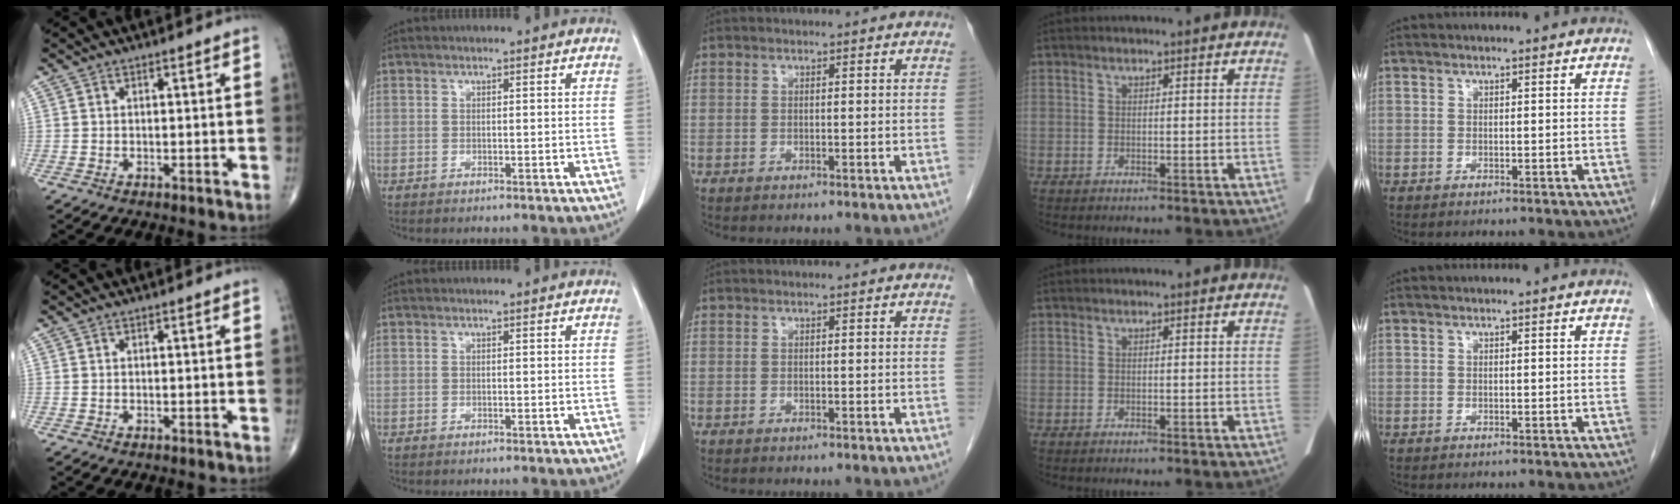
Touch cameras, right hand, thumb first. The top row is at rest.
{}